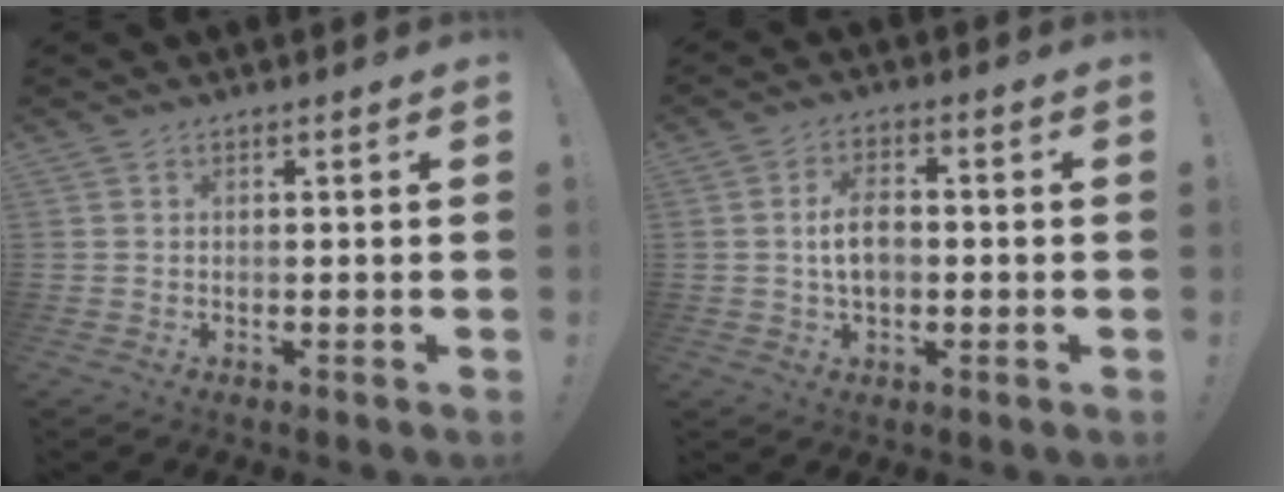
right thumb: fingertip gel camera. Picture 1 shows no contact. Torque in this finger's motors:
{"motor_torque": [-0.09, 0.28, -0.05, -0.04, 0.03]}